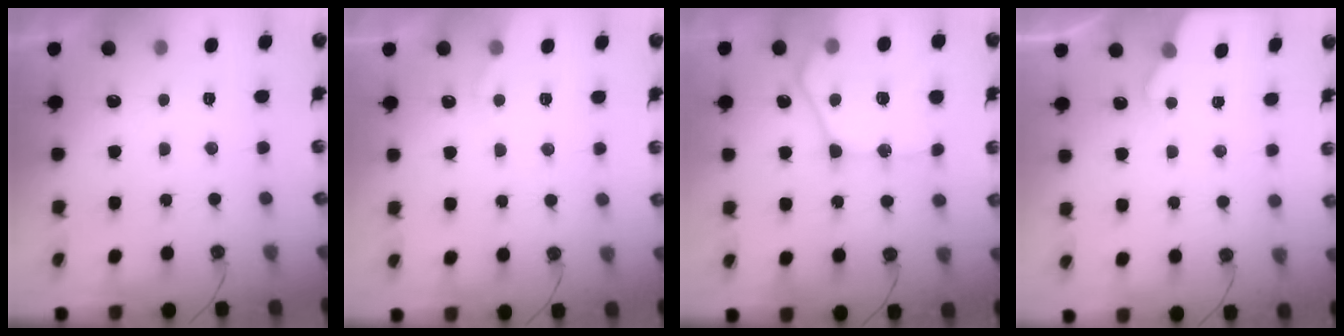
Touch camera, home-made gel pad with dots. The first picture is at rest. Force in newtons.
{"total": 5.0, "press": 5.0, "slide": 0.7}
{"total": 19.2, "press": 19.1, "slide": 2.2}
{"total": 3.2, "press": 3.2, "slide": 0.5}